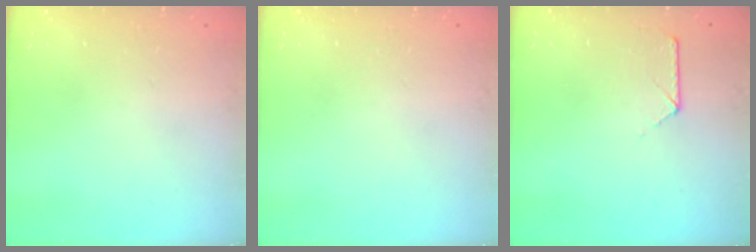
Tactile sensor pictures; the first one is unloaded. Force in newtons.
{"total": 0.0}
{"total": 6.0, "press": 6.0, "slide": 0.5}